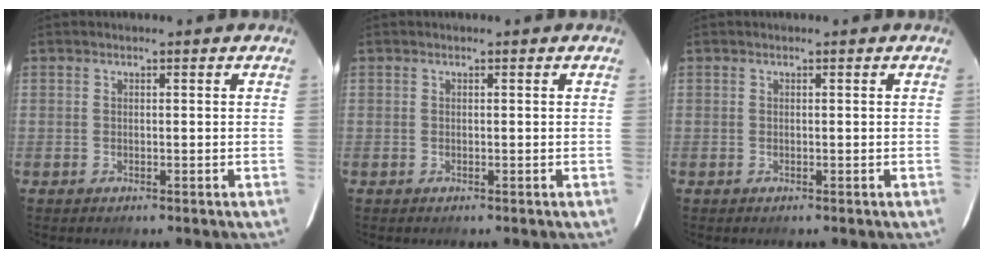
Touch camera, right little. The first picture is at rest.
{"total": 0.0}
{"total": 0.0}